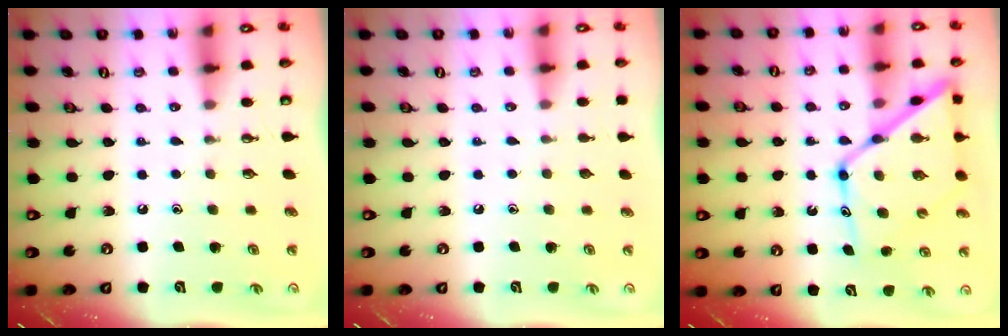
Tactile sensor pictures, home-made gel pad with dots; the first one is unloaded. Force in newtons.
{"total": 0.0}
{"total": 16.3, "press": 16.3, "slide": 1.5}